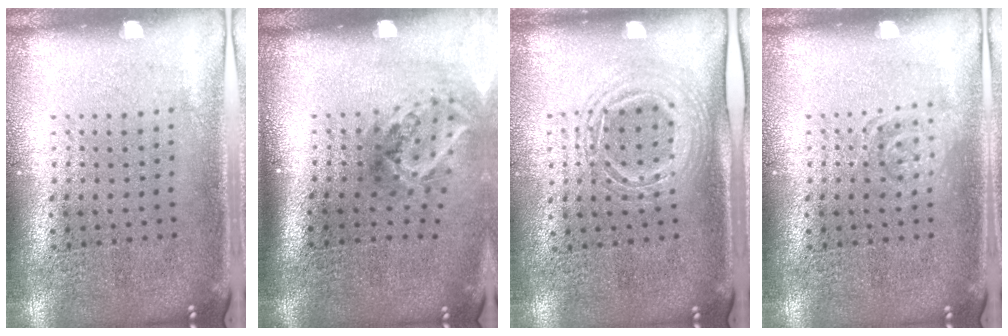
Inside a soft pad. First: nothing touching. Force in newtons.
{"total": 2.0, "press": 1.3, "slide": 1.5}
{"total": 1.5, "press": 1.3, "slide": 0.8}
{"total": 1.4, "press": 1.4, "slide": 0.2}